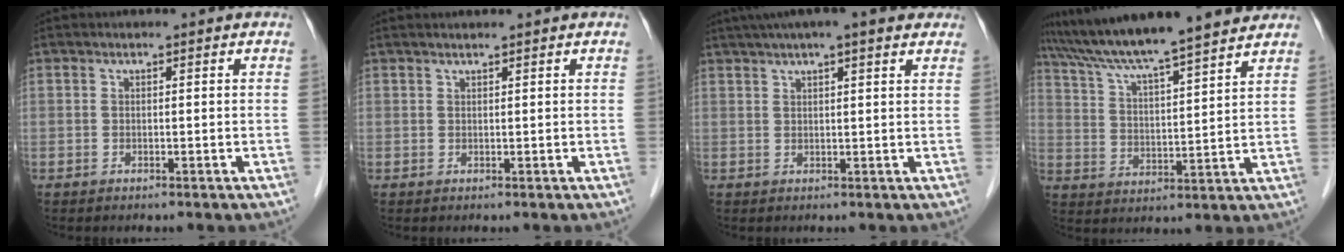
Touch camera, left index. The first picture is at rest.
{"total": 1.5, "force": [1.3, -0.1, 0.6], "torque": [-0.009, 0.016, 0.027]}
{"total": 14.5, "force": [12.1, 1.8, 7.9], "torque": [-0.130, 0.045, 0.162]}
{"total": 17.5, "force": [15.4, 0.4, 8.3], "torque": [-0.143, 0.023, 0.243]}